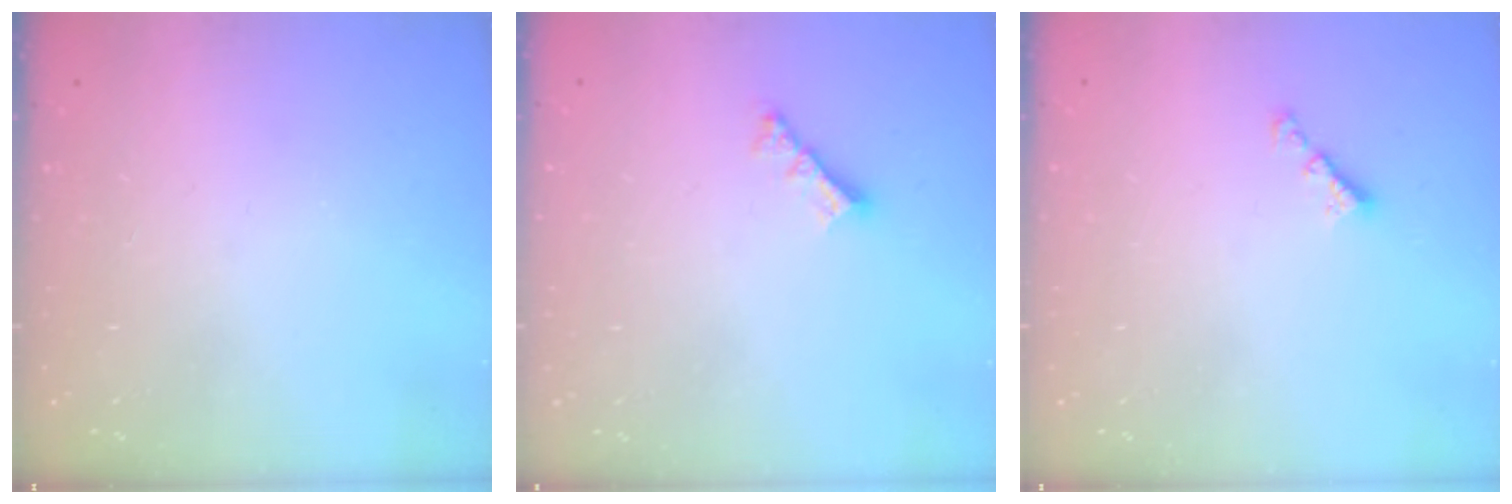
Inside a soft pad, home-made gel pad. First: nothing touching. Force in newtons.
{"total": 3.8, "press": 3.8, "slide": 0.2}
{"total": 2.3, "press": 2.3, "slide": 0.4}